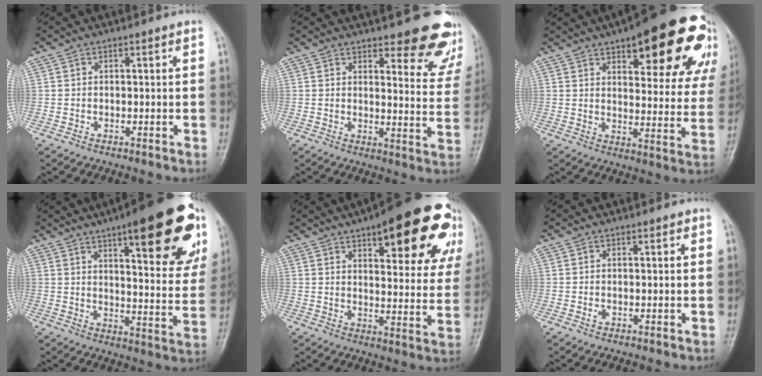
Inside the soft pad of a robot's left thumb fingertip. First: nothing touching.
{"total": 13.9, "force": [11.0, 4.6, 7.1], "torque": [-0.030, -0.075, 0.114]}
{"total": 25.0, "force": [14.8, 8.8, 18.2], "torque": [-0.195, -0.038, 0.183]}
{"total": 25.0, "force": [13.3, 7.3, 19.9], "torque": [-0.228, -0.035, 0.180]}
{"total": 24.4, "force": [13.8, 8.1, 18.4], "torque": [-0.204, -0.030, 0.174]}
{"total": 0.7, "force": [0.0, 0.5, 0.5], "torque": [-0.005, 0.000, 0.000]}